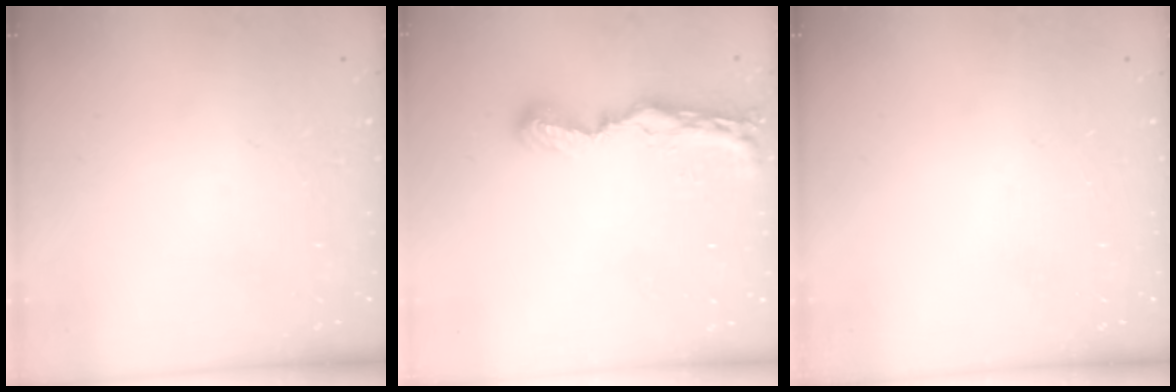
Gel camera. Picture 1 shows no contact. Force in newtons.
{"total": 8.8, "press": 8.8, "slide": 0.3}
{"total": 0.0}